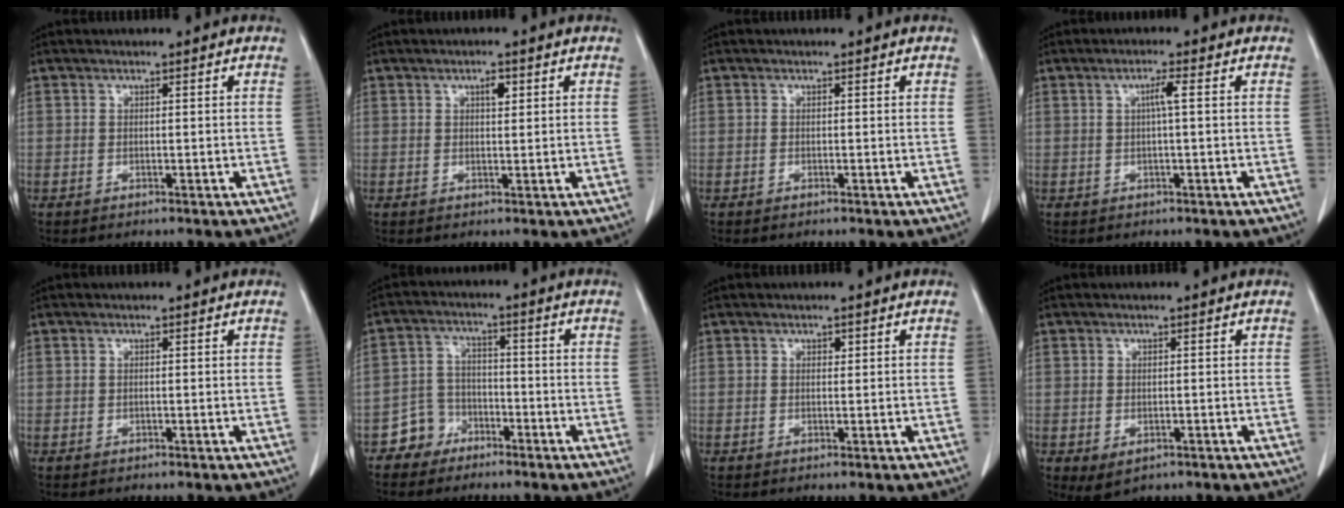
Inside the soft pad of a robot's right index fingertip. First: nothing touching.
{"total": 1.8, "force": [0.8, 0.7, 1.5], "torque": [-0.024, -0.001, 0.012]}
{"total": 0.0}
{"total": 2.2, "force": [0.3, -0.2, 2.2], "torque": [-0.040, 0.003, 0.005]}
{"total": 0.0}
{"total": 5.1, "force": [-3.4, 3.8, 0.2], "torque": [0.003, 0.016, -0.062]}
{"total": 0.6, "force": [0.3, 0.4, 0.3], "torque": [-0.004, 0.000, 0.004]}
{"total": 3.0, "force": [-1.3, 2.0, 1.9], "torque": [-0.035, -0.007, -0.005]}